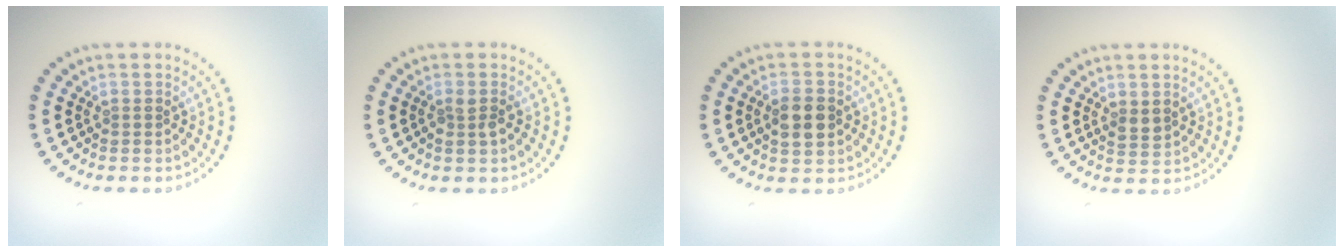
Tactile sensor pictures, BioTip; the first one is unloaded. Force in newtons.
{"total": 1.1, "press": 1.1, "slide": 0.3}
{"total": 3.3, "press": 3.3, "slide": 0.2}
{"total": 1.2, "press": 1.2, "slide": 0.3}